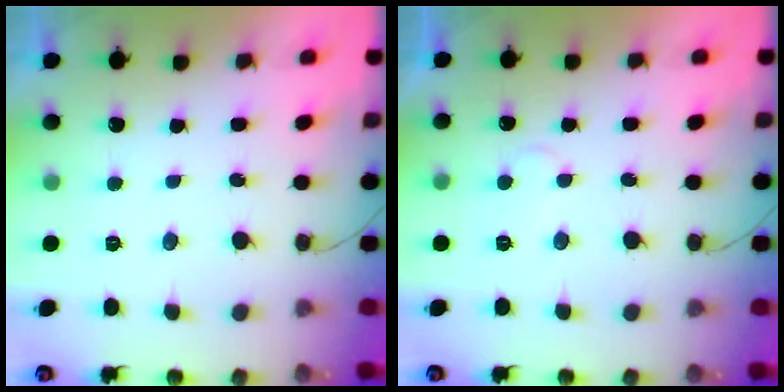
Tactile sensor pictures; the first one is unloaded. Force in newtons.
{"total": 4.3, "press": 4.3, "slide": 0.2}